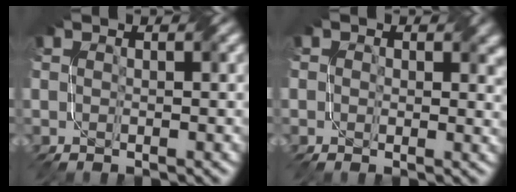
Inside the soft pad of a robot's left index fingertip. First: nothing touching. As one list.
[{"total": 2.7, "force": [1.0, 2.0, 1.6], "torque": [-0.018, -0.005, 0.009]}]